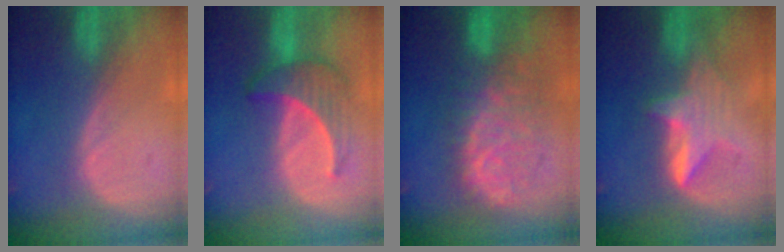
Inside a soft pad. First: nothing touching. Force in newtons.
{"total": 6.4, "press": 6.1, "slide": 1.9}
{"total": 10.9, "press": 9.4, "slide": 5.5}
{"total": 6.0, "press": 5.7, "slide": 1.9}